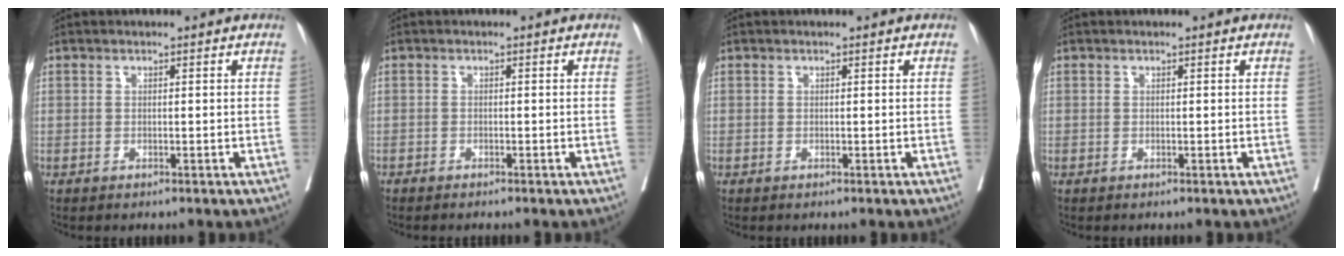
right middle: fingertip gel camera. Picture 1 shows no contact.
{"total": 1.3, "force": [-1.2, 0.1, 0.5], "torque": [-0.008, -0.001, -0.018]}
{"total": 0.0}
{"total": 0.0}